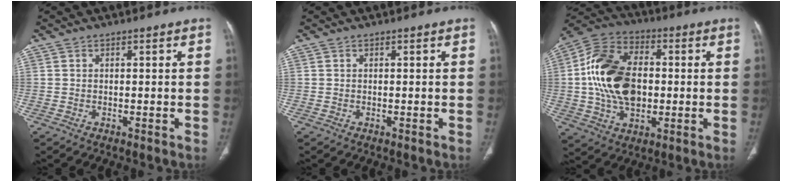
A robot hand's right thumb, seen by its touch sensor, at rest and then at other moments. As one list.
[{"total": 0.0}, {"total": 18.6, "force": [0.3, 12.2, 14.1], "torque": [-0.246, 0.018, 0.004]}]